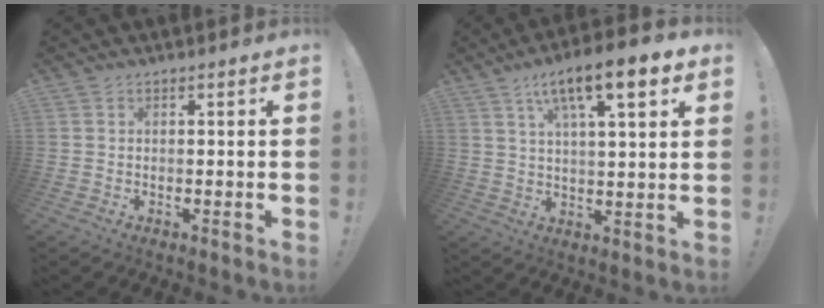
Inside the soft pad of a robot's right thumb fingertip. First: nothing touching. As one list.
[{"total": 13.2, "force": [6.9, 3.0, 10.8], "torque": [-0.164, -0.030, 0.107]}]